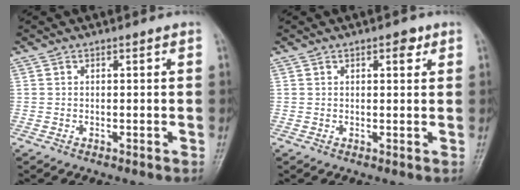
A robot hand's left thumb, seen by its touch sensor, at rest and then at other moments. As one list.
[{"total": 2.3, "force": [1.2, 1.1, 1.6], "torque": [-0.014, -0.002, 0.014]}]